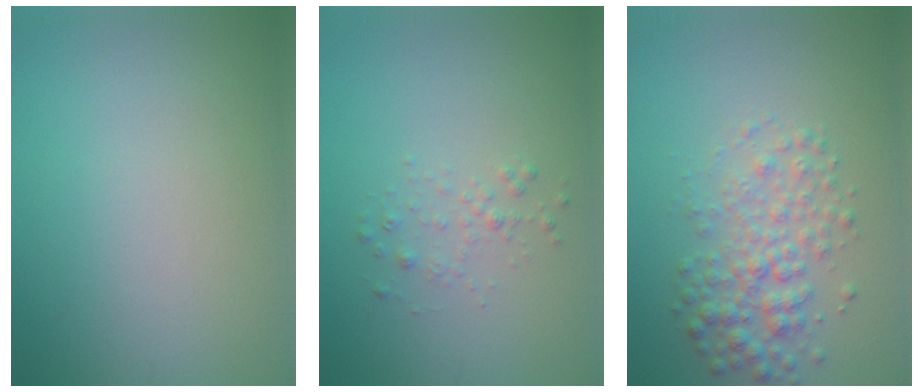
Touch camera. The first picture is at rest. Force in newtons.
{"total": 1.1, "press": 1.1, "slide": 0.1}
{"total": 3.8, "press": 3.8, "slide": 0.0}